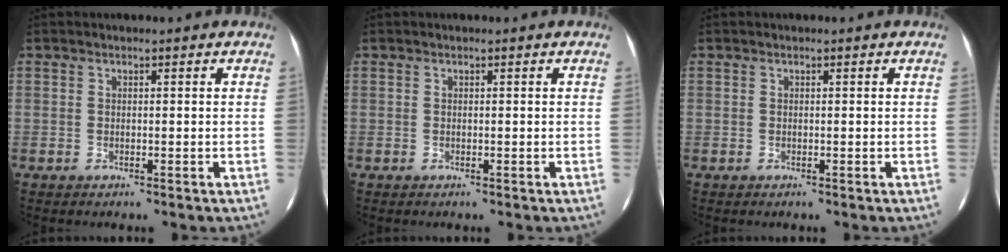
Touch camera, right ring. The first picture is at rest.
{"total": 0.0}
{"total": 0.0}